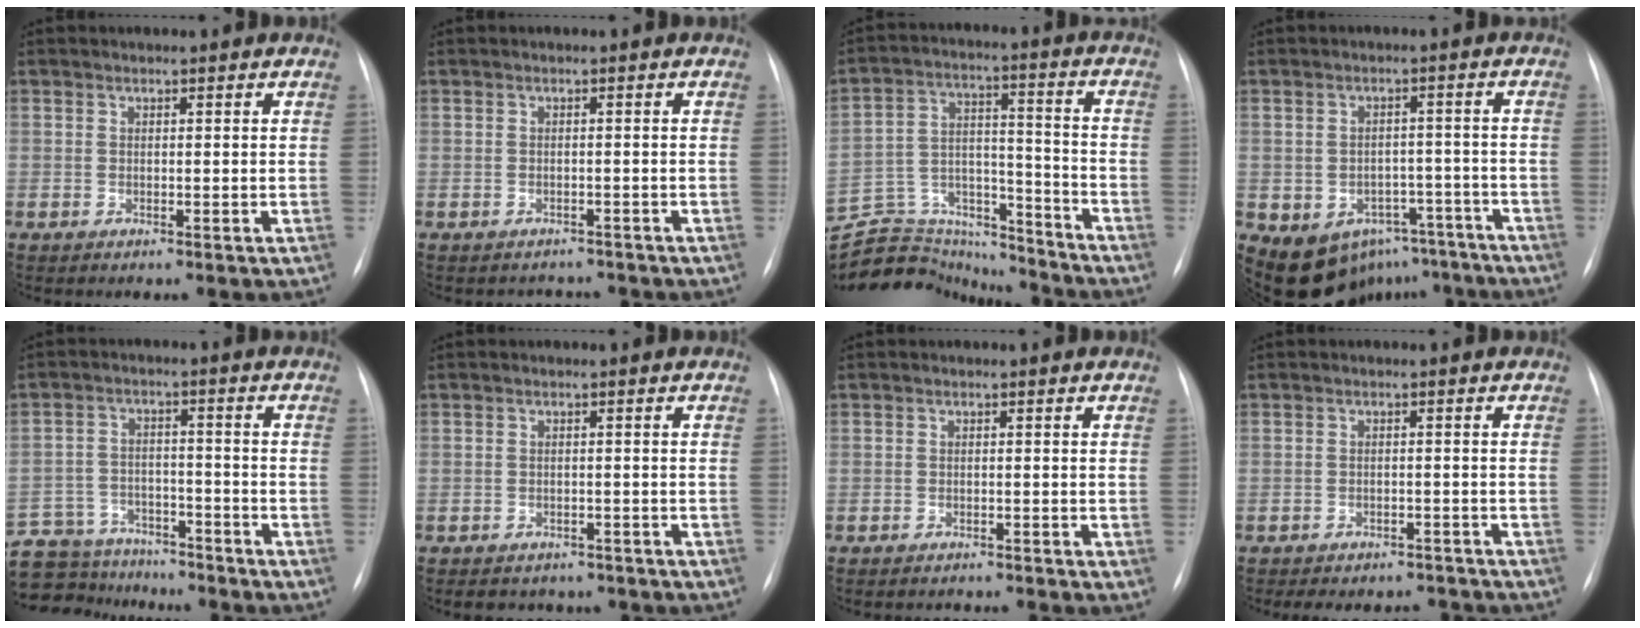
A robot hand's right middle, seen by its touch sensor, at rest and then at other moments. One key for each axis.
{"total": 2.4, "fx": -2.1, "fy": 1.0, "fz": -0.5, "tx": 0.005, "ty": 0.007, "tz": -0.028}
{"total": 19.3, "fx": -18.4, "fy": 5.1, "fz": 2.6, "tx": -0.070, "ty": 0.051, "tz": -0.281}
{"total": 12.5, "fx": -8.4, "fy": 8.5, "fz": 3.6, "tx": -0.046, "ty": 0.035, "tz": -0.101}
{"total": 16.5, "fx": -14.7, "fy": 6.2, "fz": 4.3, "tx": -0.109, "ty": 0.013, "tz": -0.219}
{"total": 6.5, "fx": -5.5, "fy": 3.1, "fz": 1.4, "tx": -0.014, "ty": 0.007, "tz": -0.059}
{"total": 1.6, "fx": -1.5, "fy": -0.7, "fz": 0.0, "tx": 0.007, "ty": -0.007, "tz": -0.022}
{"total": 9.5, "fx": -8.6, "fy": 3.3, "fz": 2.2, "tx": -0.036, "ty": 0.013, "tz": -0.100}